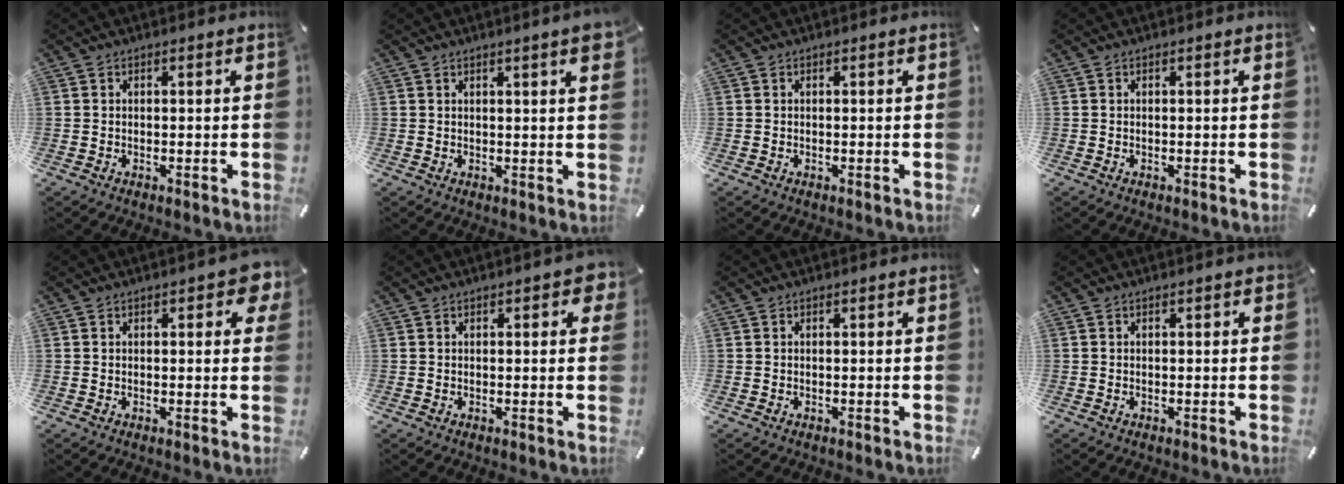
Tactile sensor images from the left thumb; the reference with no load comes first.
{"total": 3.9, "force": [1.8, 0.4, 3.4], "torque": [-0.058, -0.003, 0.029]}
{"total": 0.0}
{"total": 0.0}
{"total": 4.6, "force": [1.6, 2.1, 3.7], "torque": [-0.044, -0.002, 0.022]}
{"total": 3.2, "force": [0.7, 1.4, 2.8], "torque": [-0.032, -0.002, 0.007]}
{"total": 0.0}
{"total": 0.7, "force": [0.0, 0.4, 0.6], "torque": [-0.010, 0.003, -0.001]}